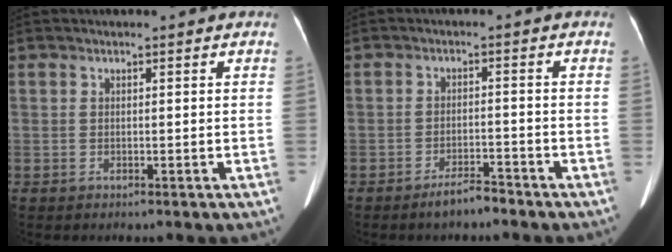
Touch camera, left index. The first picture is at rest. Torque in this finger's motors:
{"motor_torque": [0.36, 0.37, 0.05, 0.00]}